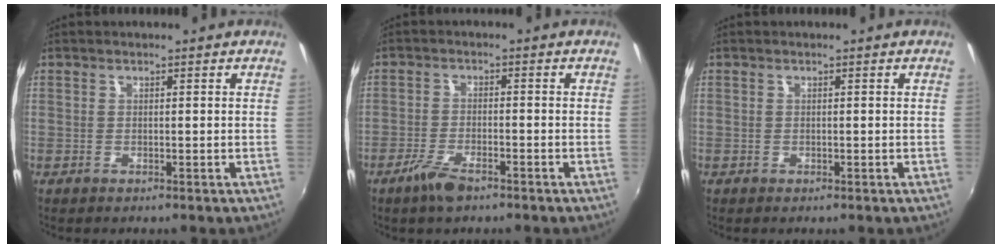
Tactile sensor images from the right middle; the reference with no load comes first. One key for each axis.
{"total": 5.0, "fx": -3.6, "fy": 1.3, "fz": 3.2, "tx": -0.080, "ty": -0.010, "tz": -0.070}
{"total": 0.0}